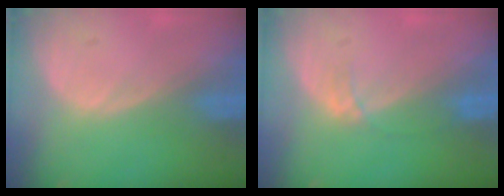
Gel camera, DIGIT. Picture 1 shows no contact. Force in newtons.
{"total": 1.3, "press": 1.3, "slide": 0.1}